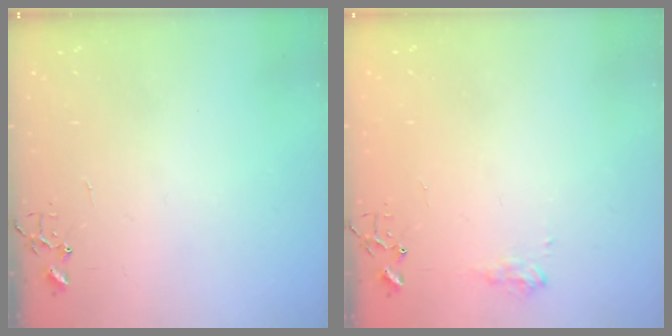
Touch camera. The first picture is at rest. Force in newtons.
{"total": 7.7, "press": 7.7, "slide": 0.4}